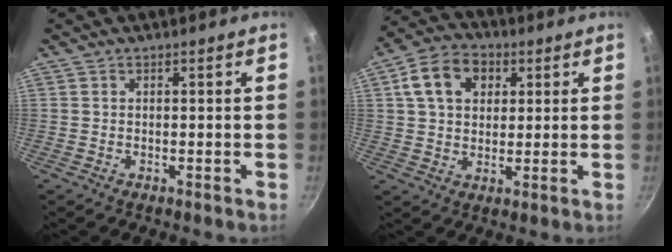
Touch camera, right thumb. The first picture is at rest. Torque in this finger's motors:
{"motor_torque": [0.18, 2.36, 1.33, 0.07, 0.24]}